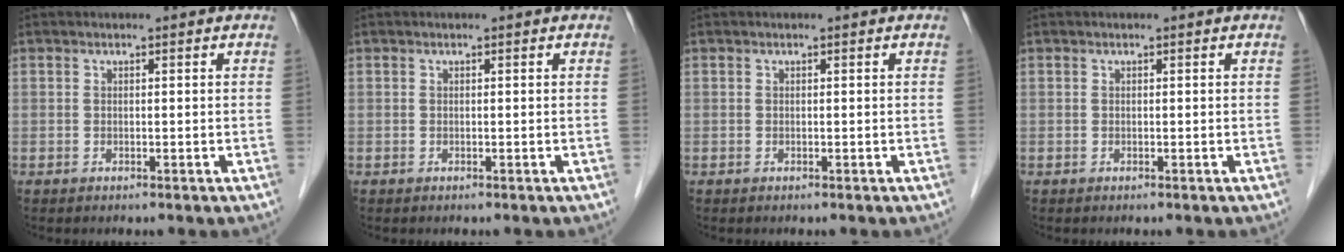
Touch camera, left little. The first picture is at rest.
{"total": 0.0}
{"total": 0.0}
{"total": 0.0}